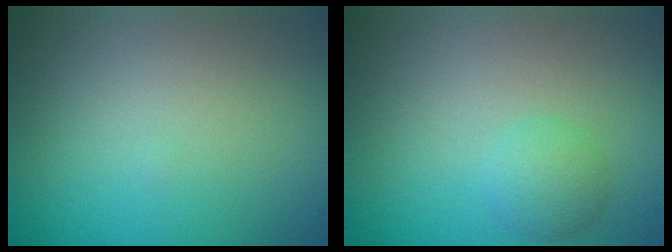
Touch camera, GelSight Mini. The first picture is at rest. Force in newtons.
{"total": 2.1, "press": 2.1, "slide": 0.2}